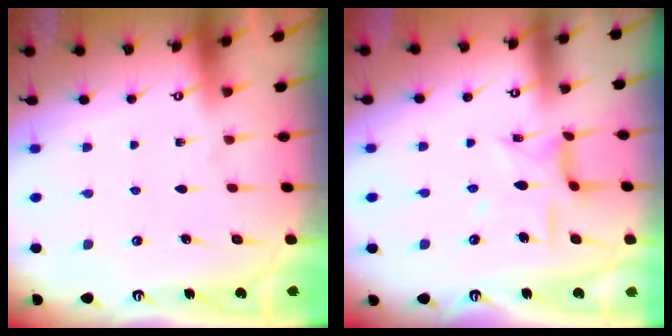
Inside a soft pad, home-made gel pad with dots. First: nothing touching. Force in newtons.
{"total": 9.1, "press": 9.1, "slide": 0.6}